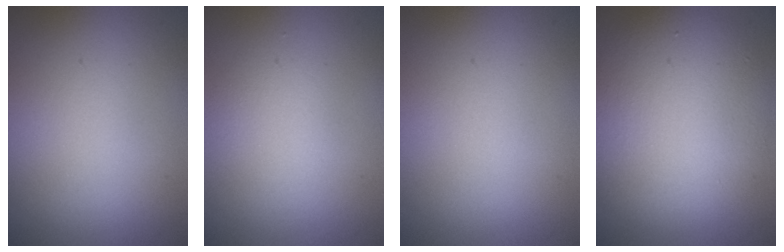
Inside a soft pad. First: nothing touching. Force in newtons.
{"total": 1.6, "press": 1.6, "slide": 0.1}
{"total": 0.0}
{"total": 8.2, "press": 8.2, "slide": 0.3}